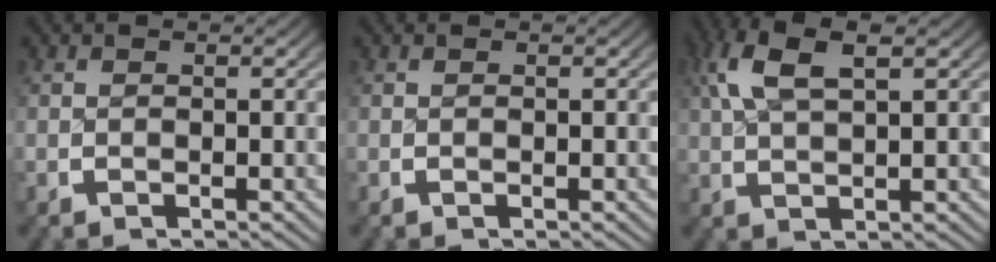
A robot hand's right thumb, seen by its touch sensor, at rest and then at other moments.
{"total": 0.0}
{"total": 4.9, "force": [2.8, 1.5, 3.7], "torque": [-0.081, 0.009, 0.059]}